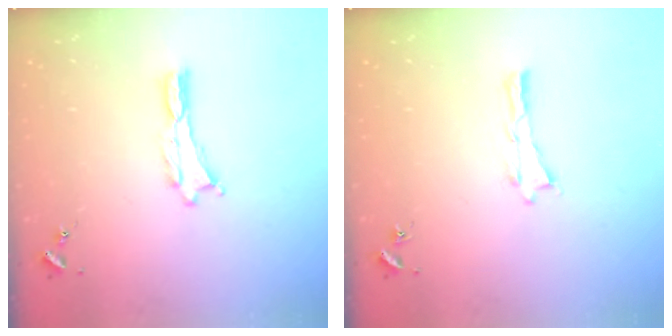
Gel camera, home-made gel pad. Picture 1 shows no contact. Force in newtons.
{"total": 0.0}